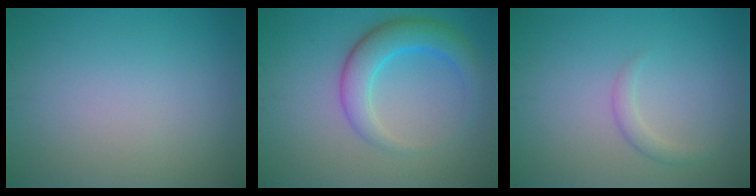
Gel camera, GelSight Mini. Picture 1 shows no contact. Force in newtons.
{"total": 4.5, "press": 4.5, "slide": 0.1}
{"total": 1.3, "press": 1.3, "slide": 0.1}